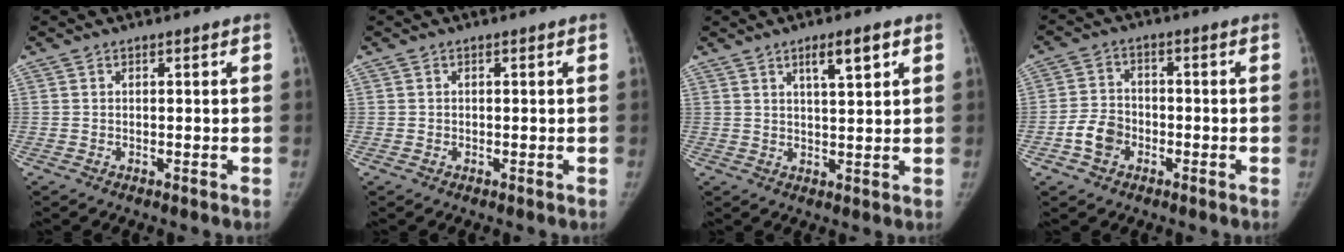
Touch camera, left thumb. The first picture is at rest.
{"total": 0.5, "force": [-0.2, 0.5, -0.1], "torque": [0.005, 0.005, -0.004]}
{"total": 5.3, "force": [2.7, 1.1, 4.4], "torque": [-0.064, -0.009, 0.044]}
{"total": 6.1, "force": [-2.5, 4.7, 2.9], "torque": [-0.040, 0.023, -0.048]}